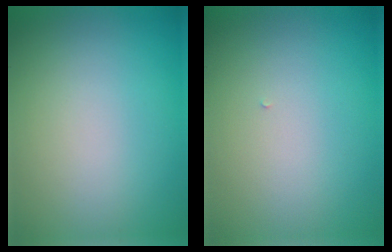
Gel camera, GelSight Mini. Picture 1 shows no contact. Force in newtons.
{"total": 0.0}